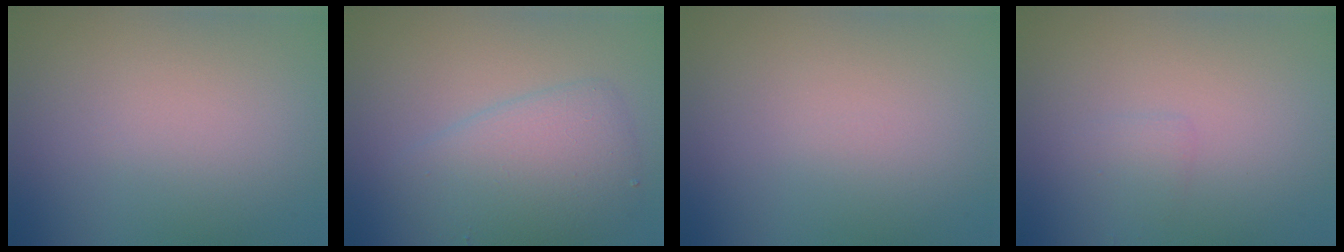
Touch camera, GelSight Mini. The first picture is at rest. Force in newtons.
{"total": 4.8, "press": 4.8, "slide": 0.0}
{"total": 0.0}
{"total": 1.0, "press": 1.0, "slide": 0.0}